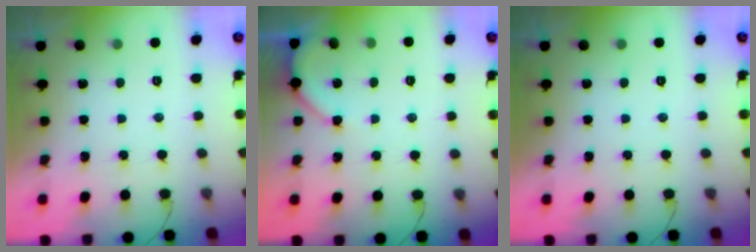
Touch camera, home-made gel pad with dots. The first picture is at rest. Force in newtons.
{"total": 4.1, "press": 4.1, "slide": 0.4}
{"total": 0.0}